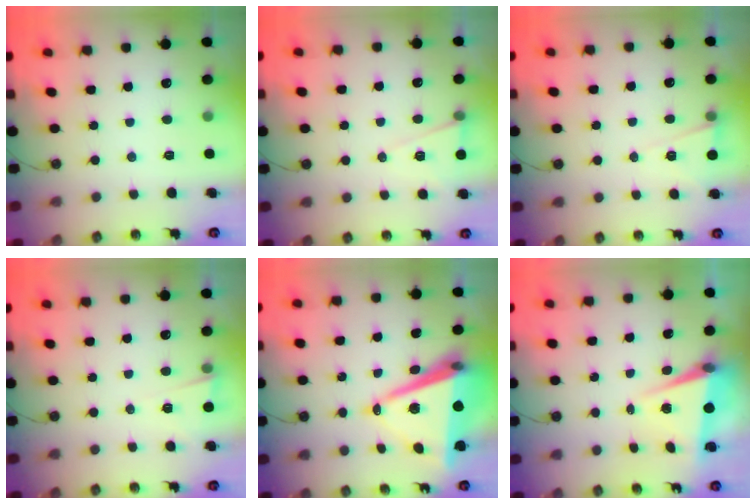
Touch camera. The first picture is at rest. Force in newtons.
{"total": 6.9, "press": 5.2, "slide": 4.6}
{"total": 6.0, "press": 4.2, "slide": 4.4}
{"total": 2.9, "press": 2.7, "slide": 1.1}
{"total": 12.4, "press": 11.7, "slide": 4.0}
{"total": 6.3, "press": 5.5, "slide": 3.2}